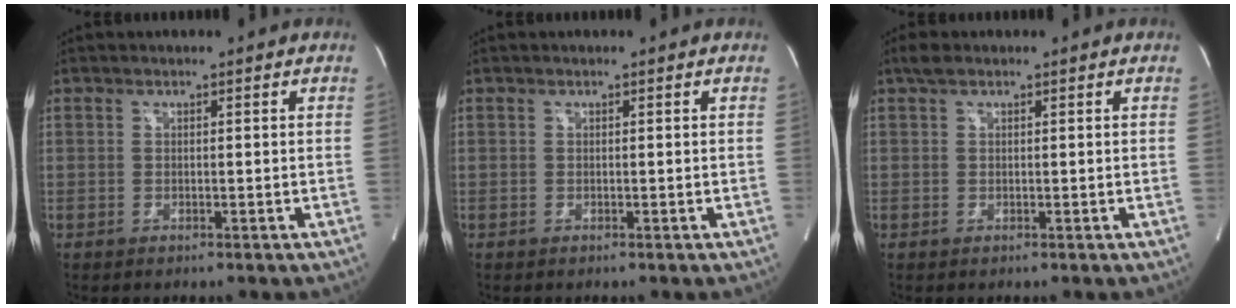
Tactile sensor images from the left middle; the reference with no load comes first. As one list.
[{"total": 0.0}, {"total": 1.5, "force": [1.1, 0.7, 0.8], "torque": [-0.019, 0.014, 0.021]}]